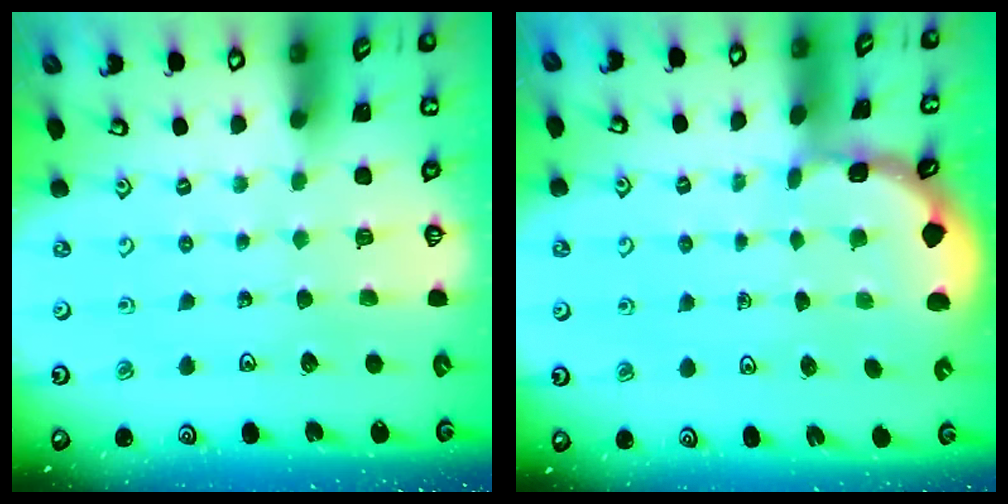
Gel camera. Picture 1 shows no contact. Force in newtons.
{"total": 1.5, "press": 1.5, "slide": 0.2}